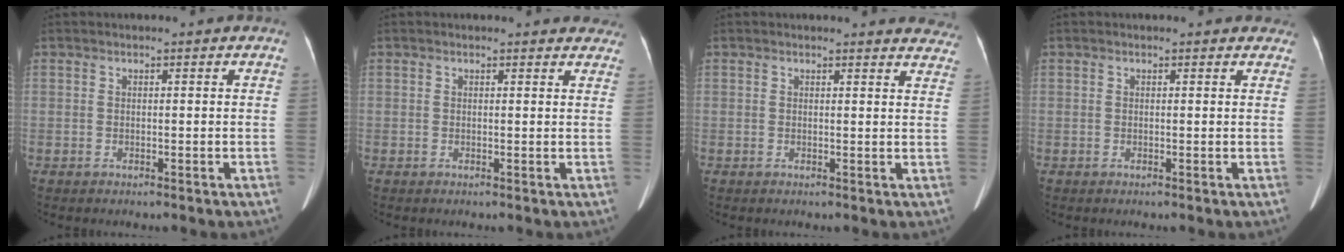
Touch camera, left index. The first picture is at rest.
{"total": 6.2, "force": [5.8, 1.8, 1.1], "torque": [0.011, -0.005, 0.037]}
{"total": 8.9, "force": [8.7, 1.6, 1.0], "torque": [0.023, -0.038, 0.057]}
{"total": 3.0, "force": [2.7, 1.2, 0.6], "torque": [0.000, 0.002, 0.012]}